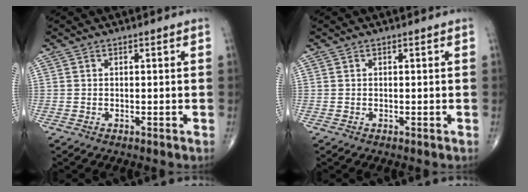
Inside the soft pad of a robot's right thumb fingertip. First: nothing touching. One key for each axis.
{"total": 0.0}